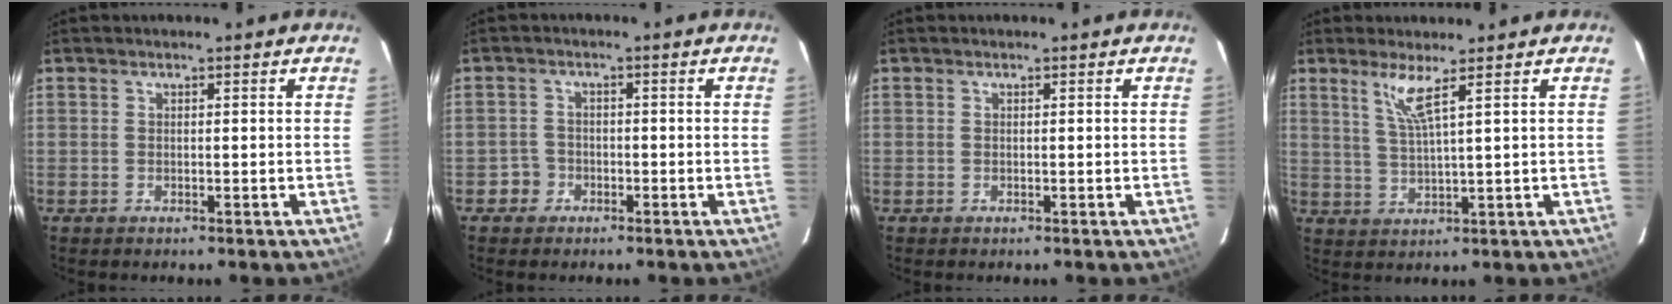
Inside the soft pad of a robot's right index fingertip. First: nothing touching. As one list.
[{"total": 2.8, "force": [-1.5, 2.3, -0.3], "torque": [0.003, 0.016, -0.027]}, {"total": 0.0}, {"total": 4.6, "force": [2.8, -0.7, 3.6], "torque": [-0.072, -0.009, 0.057]}]